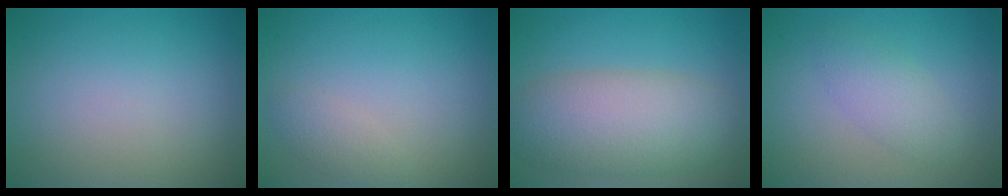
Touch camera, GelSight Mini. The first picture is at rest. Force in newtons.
{"total": 1.4, "press": 1.4, "slide": 0.1}
{"total": 7.2, "press": 7.2, "slide": 0.4}
{"total": 2.5, "press": 2.5, "slide": 0.1}